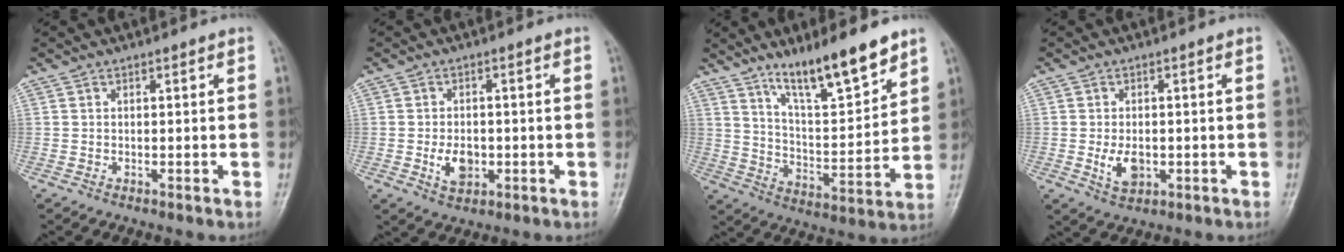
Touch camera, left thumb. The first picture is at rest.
{"total": 4.9, "force": [-1.0, 3.3, 3.4], "torque": [-0.049, -0.001, -0.013]}
{"total": 14.3, "force": [10.5, 2.8, 9.4], "torque": [-0.139, -0.068, 0.186]}
{"total": 4.4, "force": [-0.8, 2.8, 3.4], "torque": [-0.055, -0.005, -0.006]}